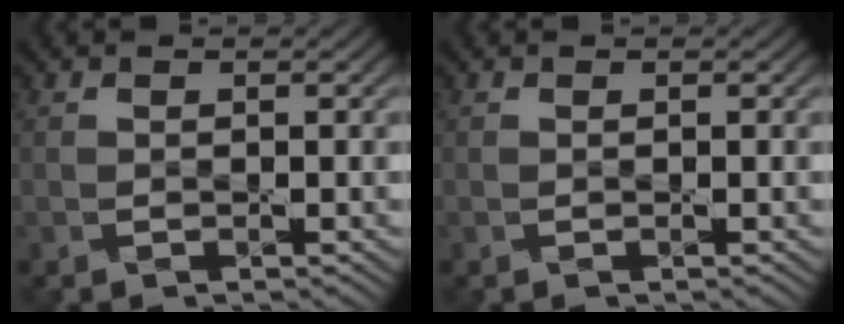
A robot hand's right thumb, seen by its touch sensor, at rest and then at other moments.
{"total": 0.0}